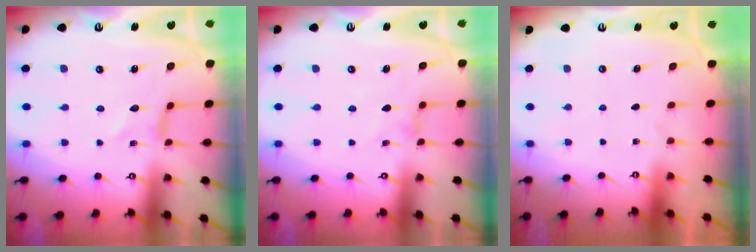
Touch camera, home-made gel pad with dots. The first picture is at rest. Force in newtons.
{"total": 1.5, "press": 1.4, "slide": 0.4}
{"total": 0.0}